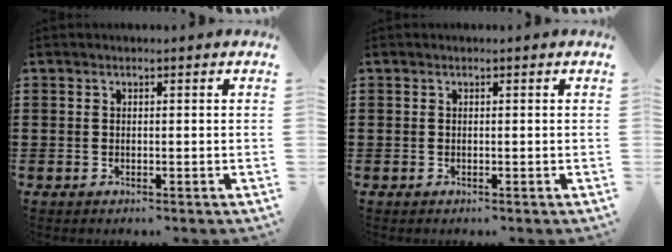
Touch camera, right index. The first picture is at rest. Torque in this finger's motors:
{"motor_torque": [0.00, 0.00, 0.00, 0.00]}